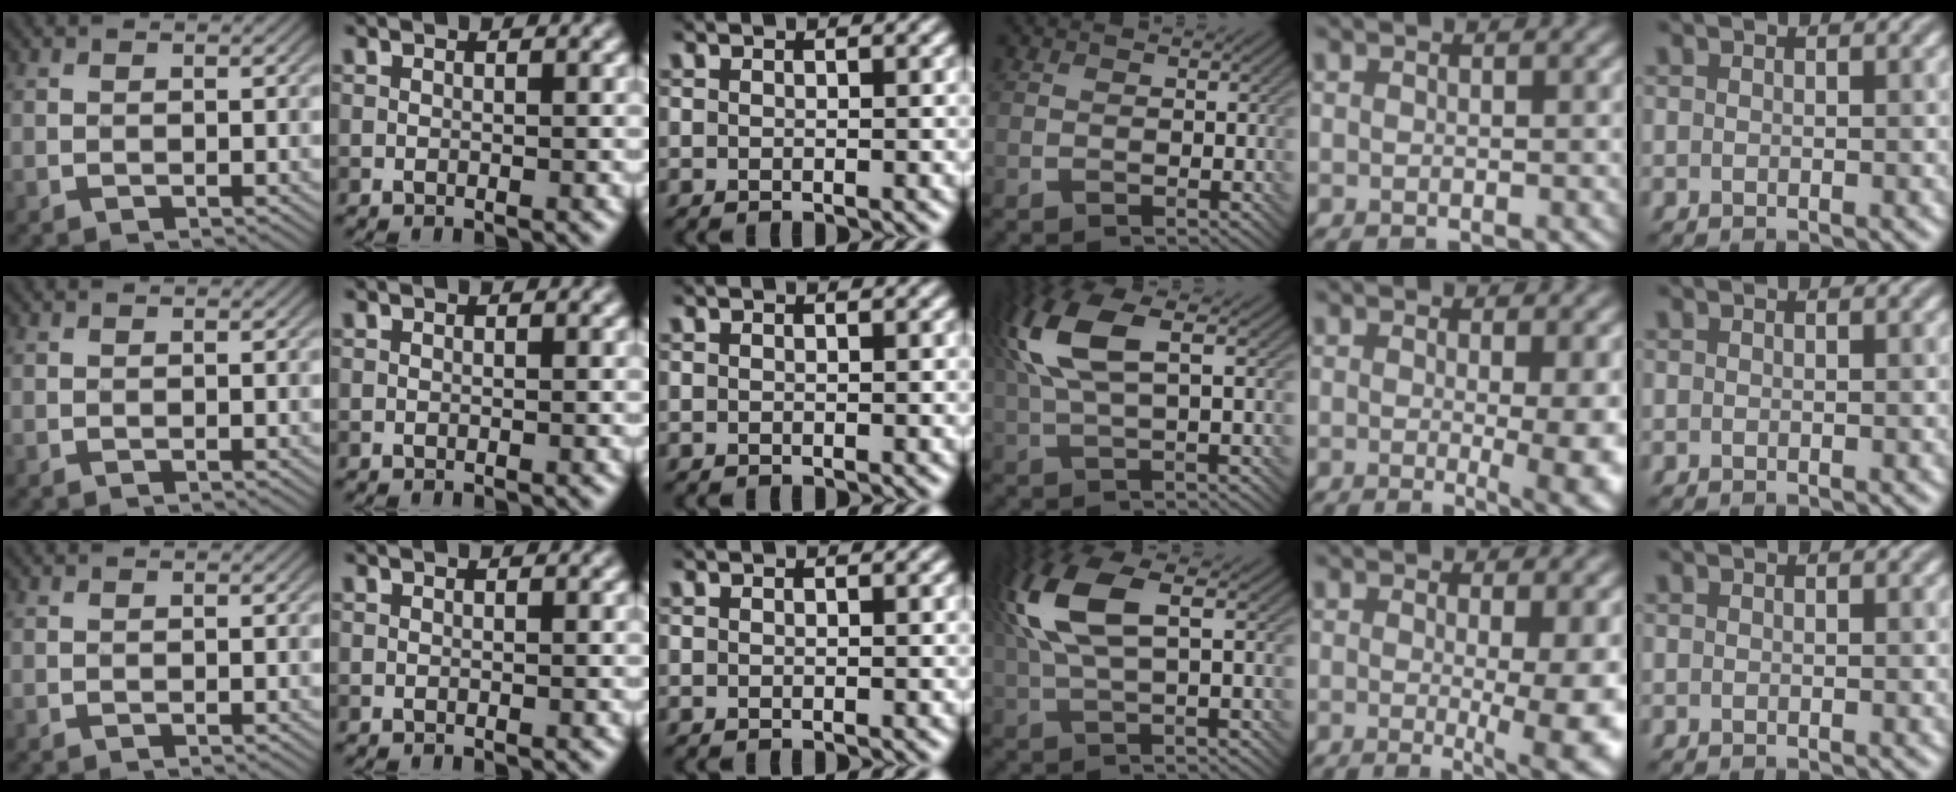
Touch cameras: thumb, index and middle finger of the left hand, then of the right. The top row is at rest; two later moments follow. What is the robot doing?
{"motion": "insert", "object": "bottle cap"}